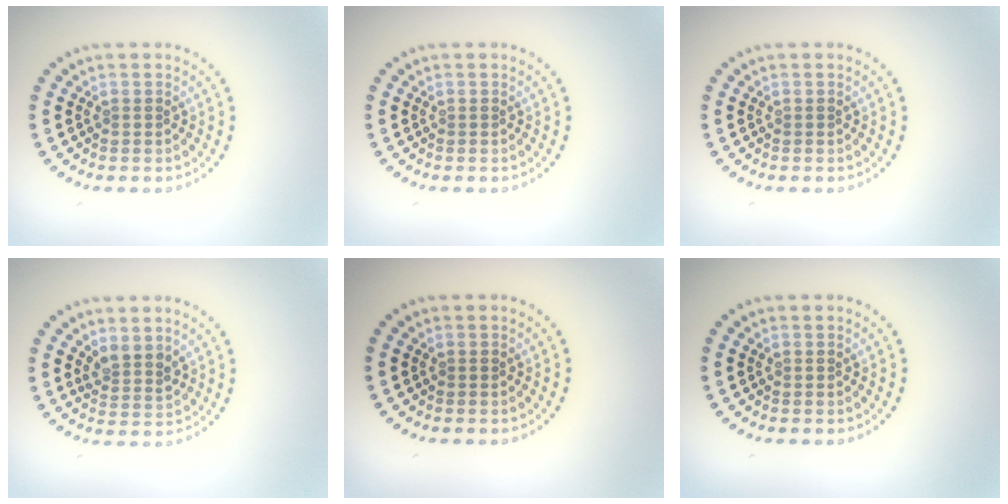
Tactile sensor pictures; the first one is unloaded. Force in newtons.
{"total": 0.0}
{"total": 0.0}
{"total": 2.1, "press": 1.7, "slide": 1.2}
{"total": 0.0}
{"total": 0.0}